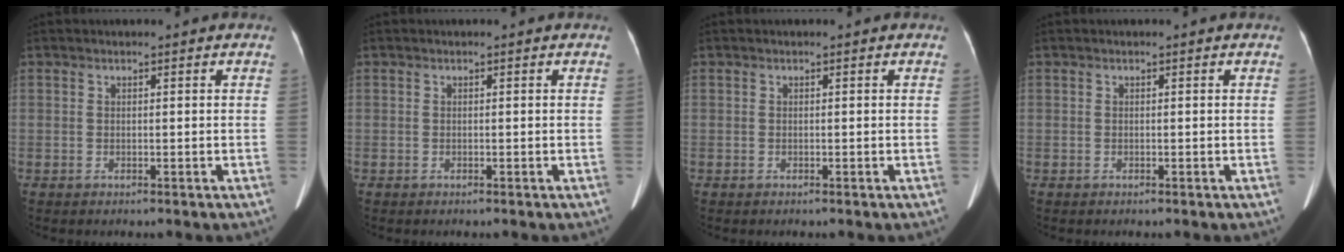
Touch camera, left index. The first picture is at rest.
{"total": 0.0}
{"total": 0.0}
{"total": 0.0}